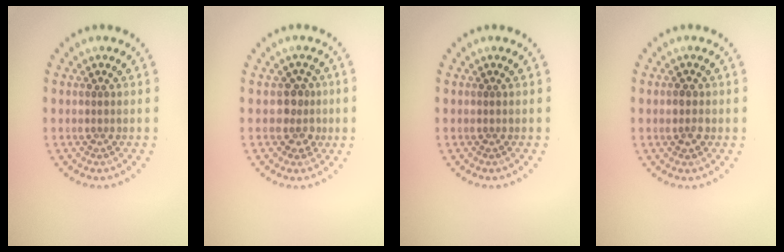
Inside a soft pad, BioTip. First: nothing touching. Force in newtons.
{"total": 2.2, "press": 1.9, "slide": 1.1}
{"total": 0.0}
{"total": 1.4, "press": 1.4, "slide": 0.2}